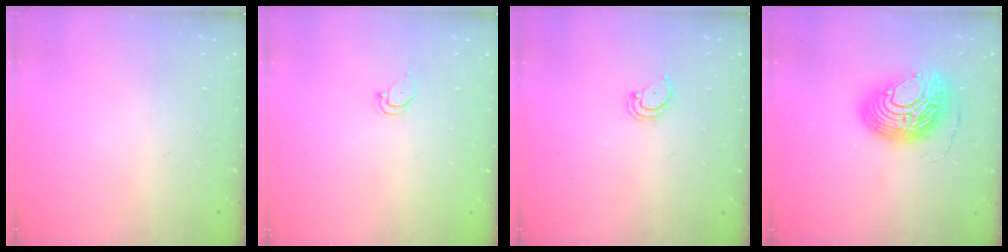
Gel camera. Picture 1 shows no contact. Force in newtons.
{"total": 2.4, "press": 2.4, "slide": 0.2}
{"total": 2.6, "press": 2.6, "slide": 0.3}
{"total": 17.7, "press": 17.6, "slide": 1.6}